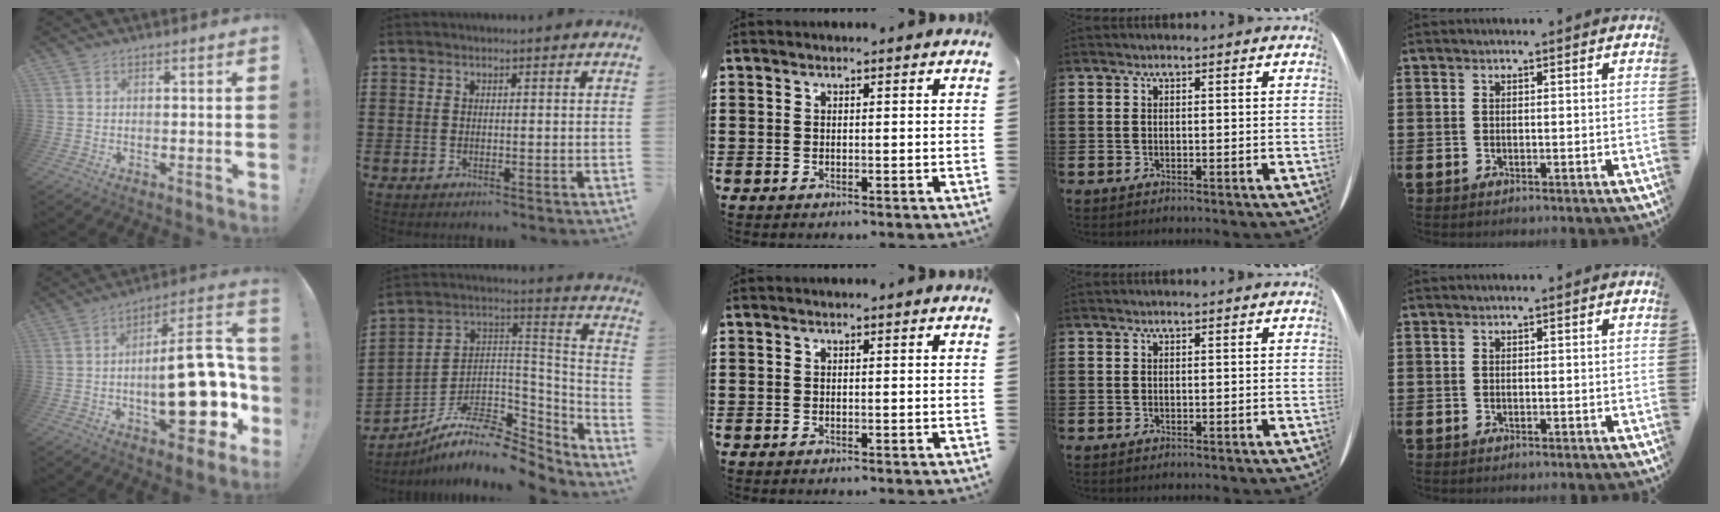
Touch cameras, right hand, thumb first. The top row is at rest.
{"thumb": {"total": 24.8, "force": [-4.6, 10.4, 22.0], "torque": [-0.295, 0.032, -0.059]}, "index": {"total": 9.6, "force": [-7.5, 3.6, 4.9], "torque": [-0.102, 0.003, -0.147]}}